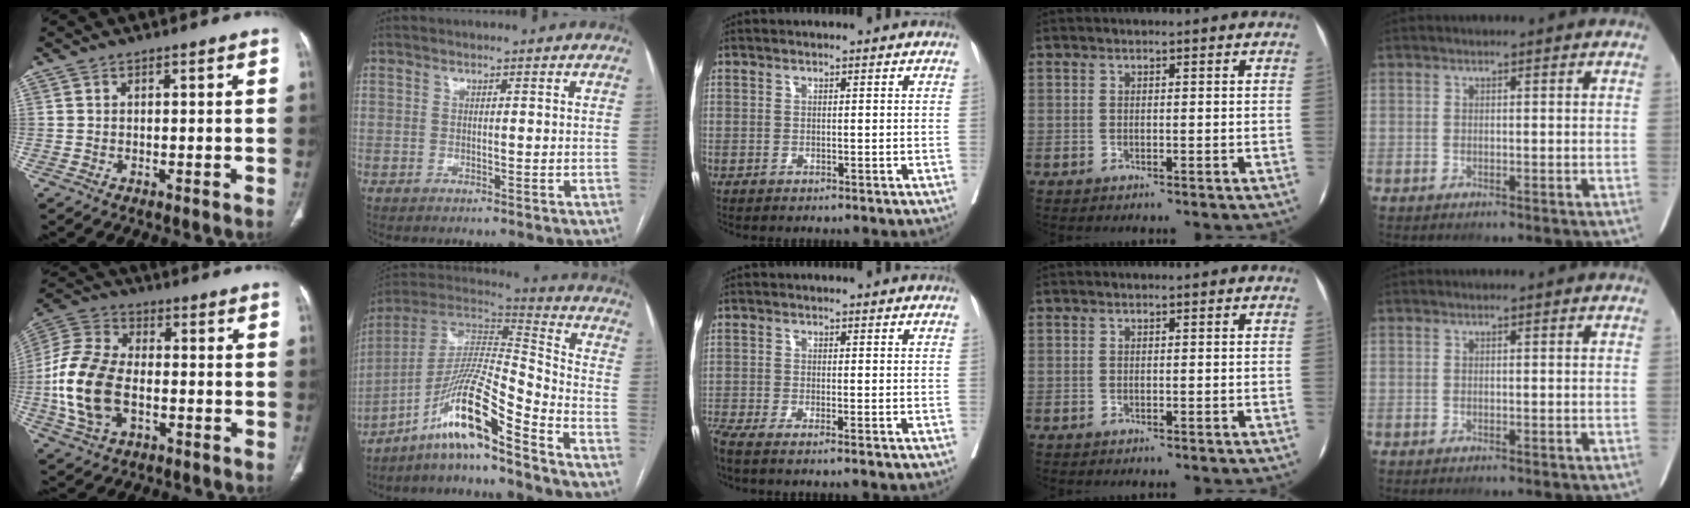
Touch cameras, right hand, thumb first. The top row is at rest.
{"thumb": {"total": 16.1, "force": [-2.8, 10.0, 12.2], "torque": [-0.261, 0.020, -0.053]}, "index": {"total": 14.4, "force": [-10.0, 0.1, 10.3], "torque": [-0.195, 0.010, -0.182]}, "middle": {"total": 4.6, "force": [-3.8, -0.5, 2.5], "torque": [-0.037, -0.003, -0.070]}}